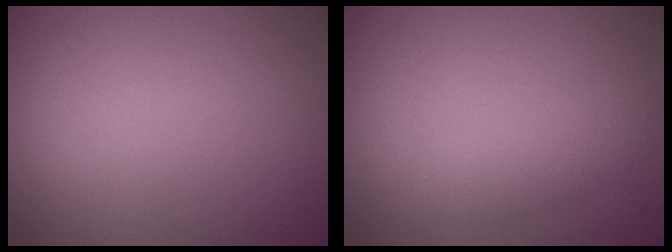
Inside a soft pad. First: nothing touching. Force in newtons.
{"total": 2.2, "press": 2.2, "slide": 0.1}